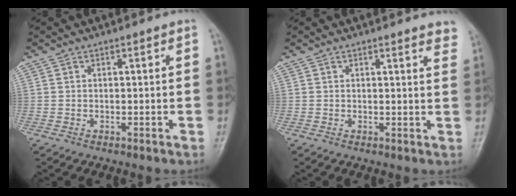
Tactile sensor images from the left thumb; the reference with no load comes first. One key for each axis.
{"total": 3.6, "fx": 3.4, "fy": 0.6, "fz": 0.9, "tx": -0.001, "ty": -0.020, "tz": 0.020}